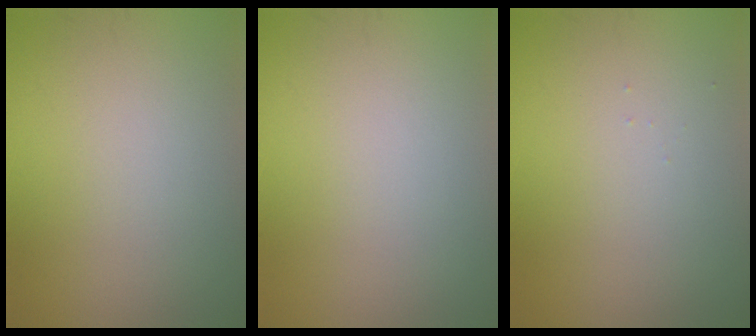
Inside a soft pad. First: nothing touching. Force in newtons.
{"total": 0.0}
{"total": 0.0}